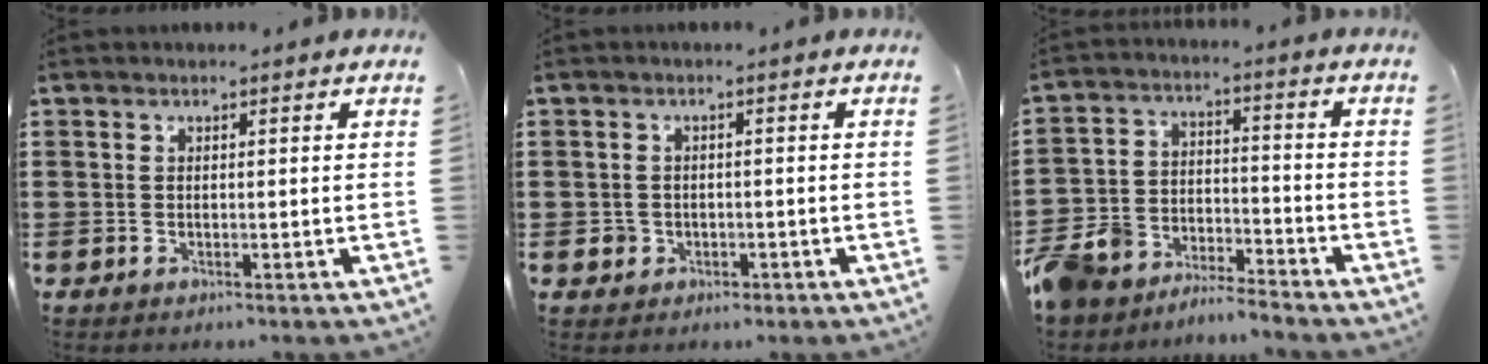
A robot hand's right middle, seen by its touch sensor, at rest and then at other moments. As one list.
[{"total": 1.7, "force": [-0.7, 1.5, 0.3], "torque": [-0.010, 0.002, -0.017]}, {"total": 7.9, "force": [-7.6, 2.2, 0.5], "torque": [-0.026, 0.021, -0.157]}]